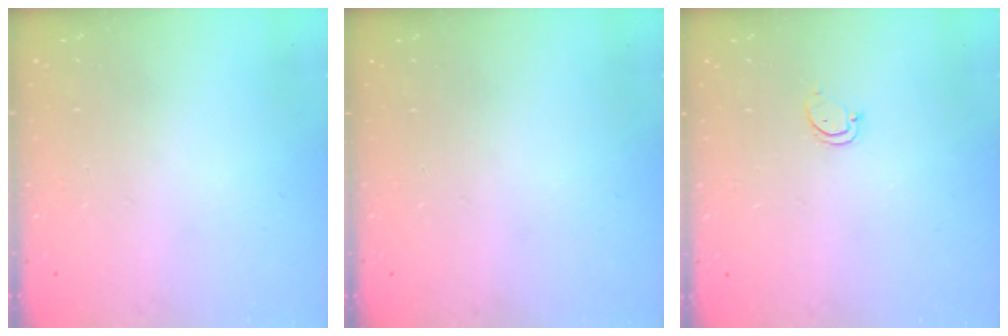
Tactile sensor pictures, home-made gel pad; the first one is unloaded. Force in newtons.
{"total": 0.0}
{"total": 2.5, "press": 2.5, "slide": 0.3}